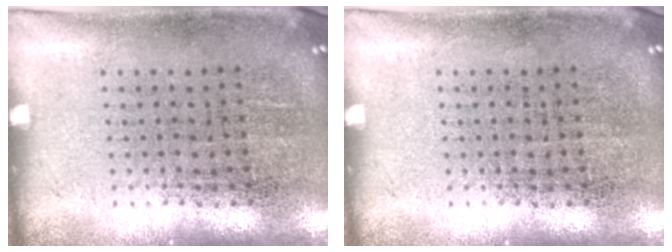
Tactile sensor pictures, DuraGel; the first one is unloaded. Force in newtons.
{"total": 0.0}